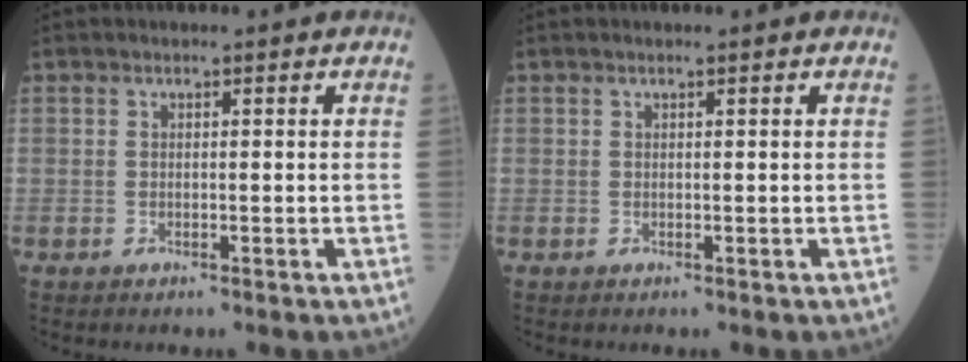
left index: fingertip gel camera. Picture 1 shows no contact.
{"total": 0.0}